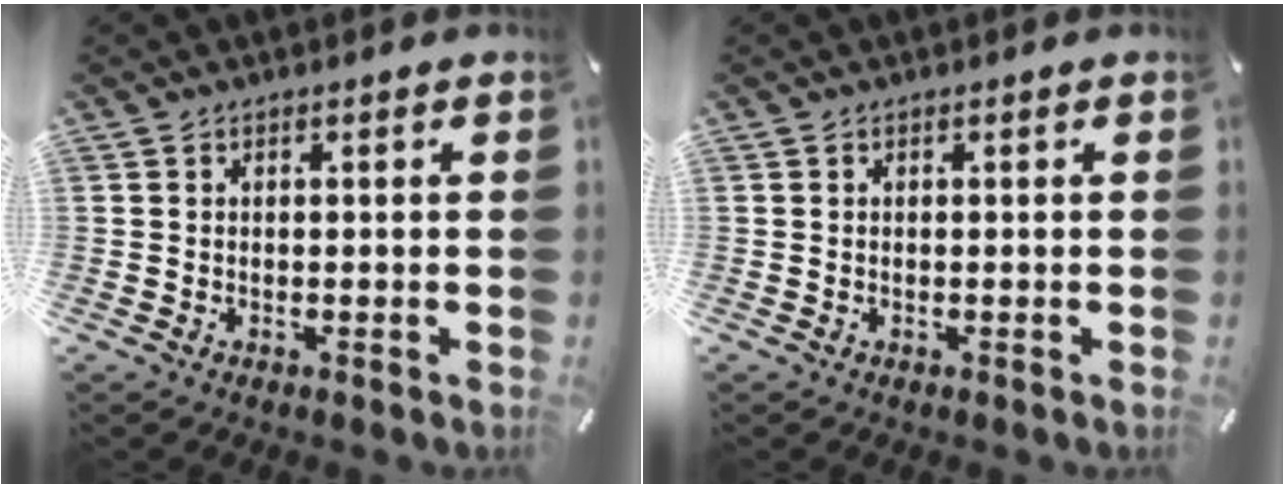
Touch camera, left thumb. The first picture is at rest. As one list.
[{"total": 0.0}]